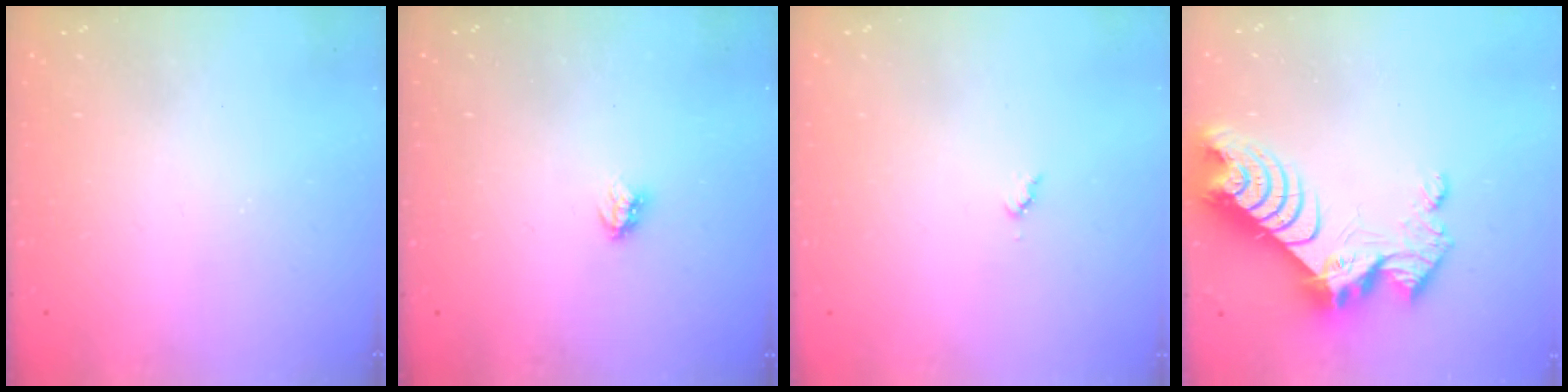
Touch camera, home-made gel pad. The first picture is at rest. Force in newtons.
{"total": 3.0, "press": 2.9, "slide": 0.4}
{"total": 3.3, "press": 3.3, "slide": 0.4}
{"total": 14.7, "press": 14.6, "slide": 1.2}